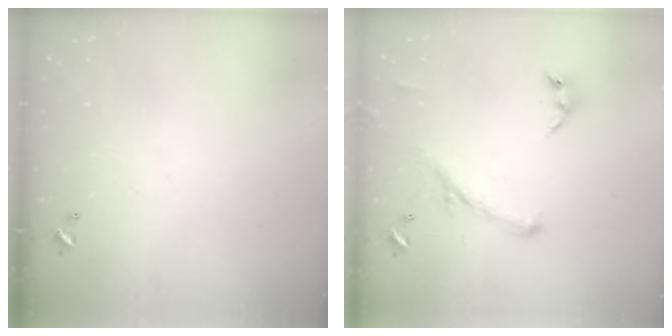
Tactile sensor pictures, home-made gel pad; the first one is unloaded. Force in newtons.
{"total": 1.5, "press": 1.4, "slide": 0.3}